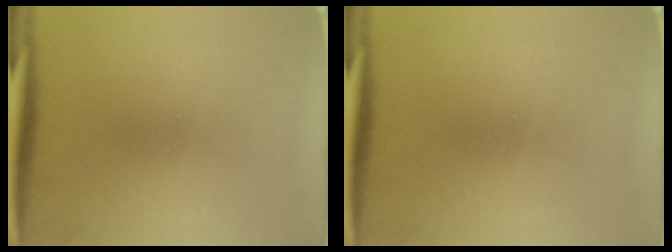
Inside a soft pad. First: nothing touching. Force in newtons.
{"total": 0.0}